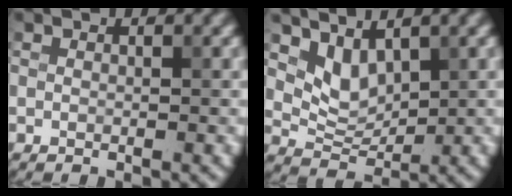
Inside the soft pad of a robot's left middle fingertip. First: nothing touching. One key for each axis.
{"total": 3.1, "fx": 1.8, "fy": 1.8, "fz": 1.7, "tx": -0.039, "ty": -0.012, "tz": 0.041}